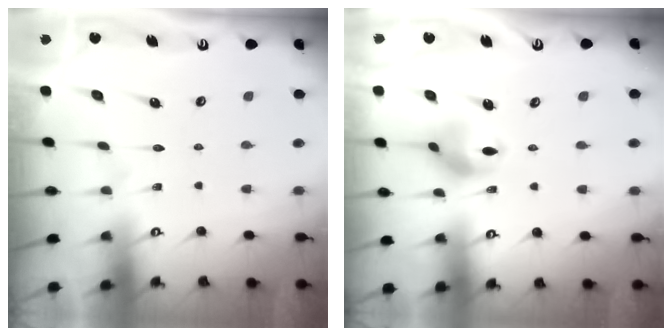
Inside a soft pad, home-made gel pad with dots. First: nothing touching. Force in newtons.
{"total": 10.0, "press": 9.4, "slide": 3.4}